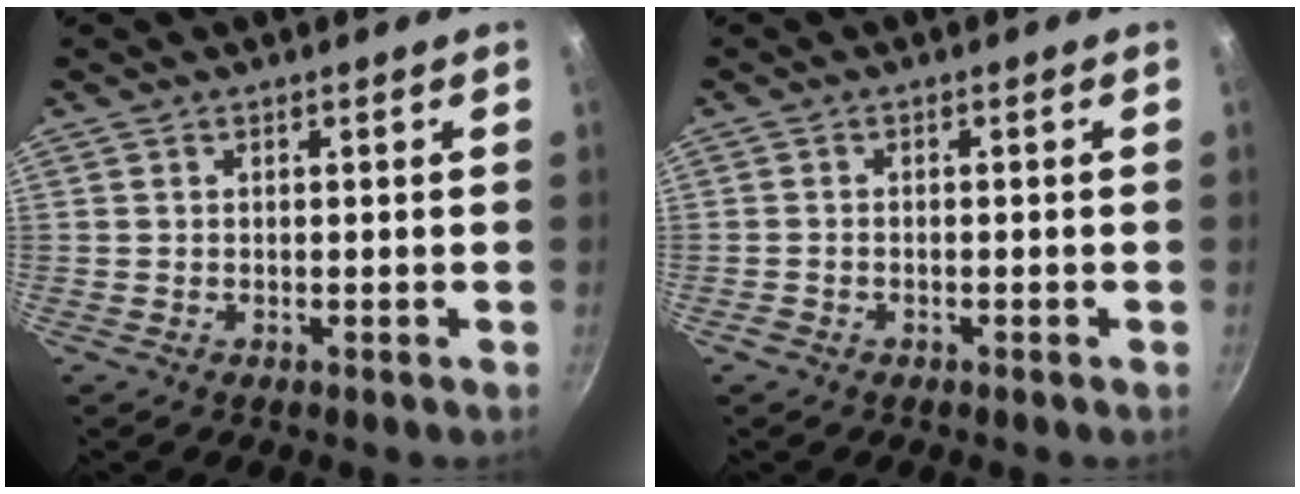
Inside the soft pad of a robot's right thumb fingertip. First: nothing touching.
{"total": 1.2, "force": [-0.9, 0.7, 0.5], "torque": [-0.018, 0.011, -0.016]}